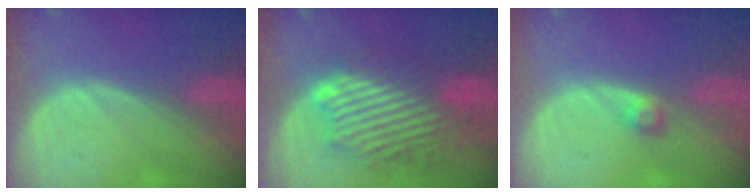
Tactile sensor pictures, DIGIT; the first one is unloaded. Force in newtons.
{"total": 11.0, "press": 10.2, "slide": 4.1}
{"total": 1.8, "press": 1.7, "slide": 0.3}